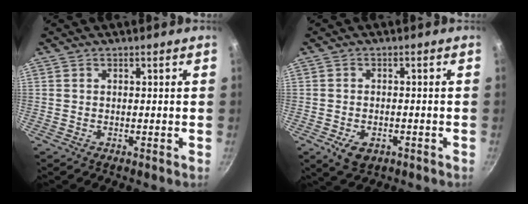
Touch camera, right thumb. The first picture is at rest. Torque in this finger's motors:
{"motor_torque": [0.28, 0.13, -0.19, -0.02, 0.00]}